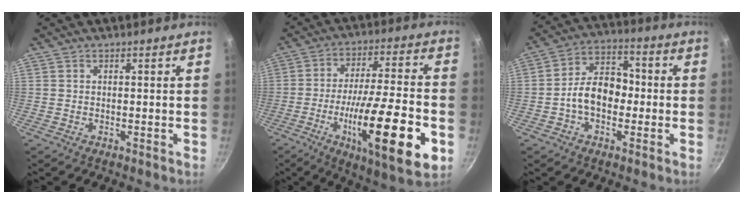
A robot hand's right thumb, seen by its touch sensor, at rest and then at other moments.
{"total": 23.3, "force": [-7.7, 5.7, 21.3], "torque": [-0.324, 0.018, -0.120]}
{"total": 10.5, "force": [-1.6, 7.4, 7.4], "torque": [-0.083, 0.038, -0.042]}